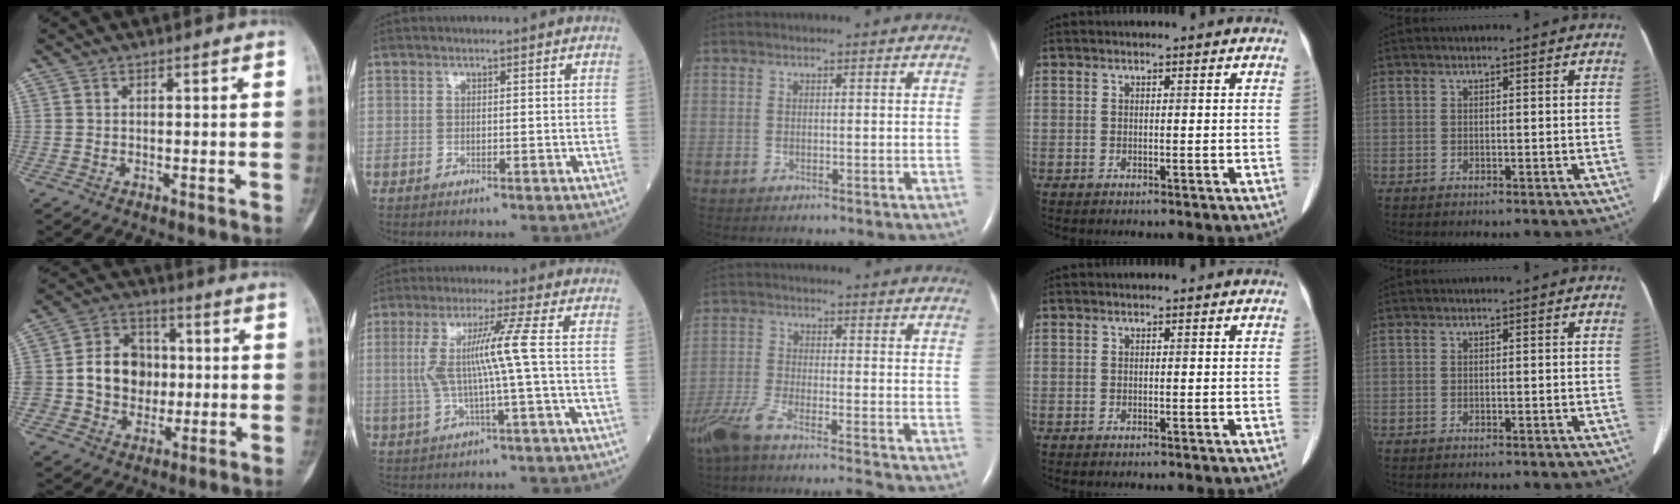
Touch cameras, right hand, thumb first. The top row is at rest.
{"thumb": {"total": 13.1, "force": [-0.4, 11.1, 7.1], "torque": [-0.081, 0.026, -0.008]}, "index": {"total": 7.4, "force": [0.2, -1.3, 7.3], "torque": [-0.152, 0.010, 0.009]}, "middle": {"total": 9.9, "force": [-8.4, -0.2, 5.3], "torque": [-0.106, -0.022, -0.149]}}